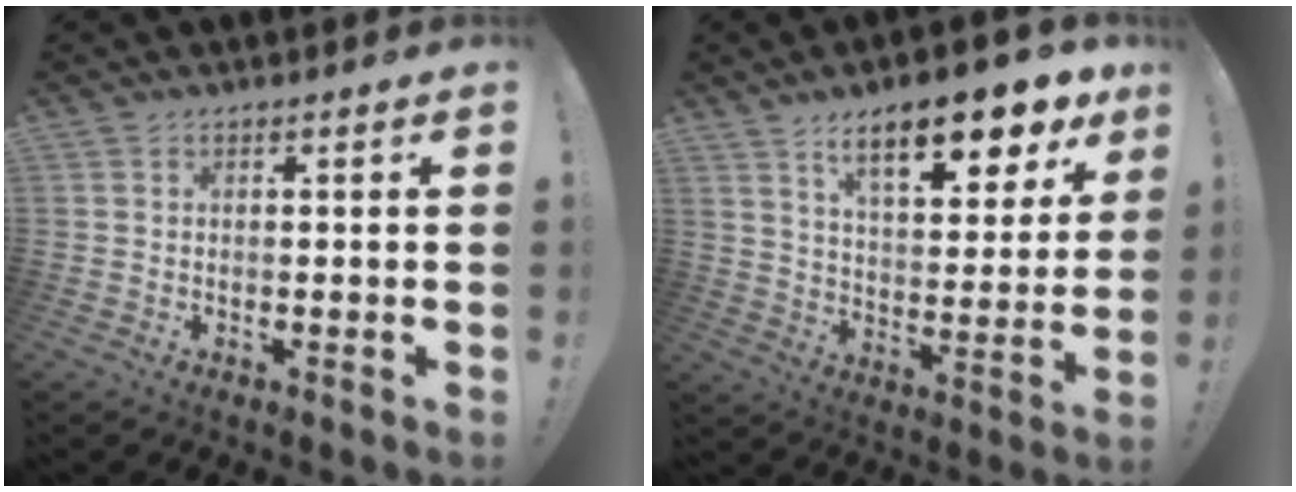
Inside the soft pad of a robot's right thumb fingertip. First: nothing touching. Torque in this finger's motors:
{"motor_torque": [0.22, 0.88, 1.65, 1.12, 0.08]}